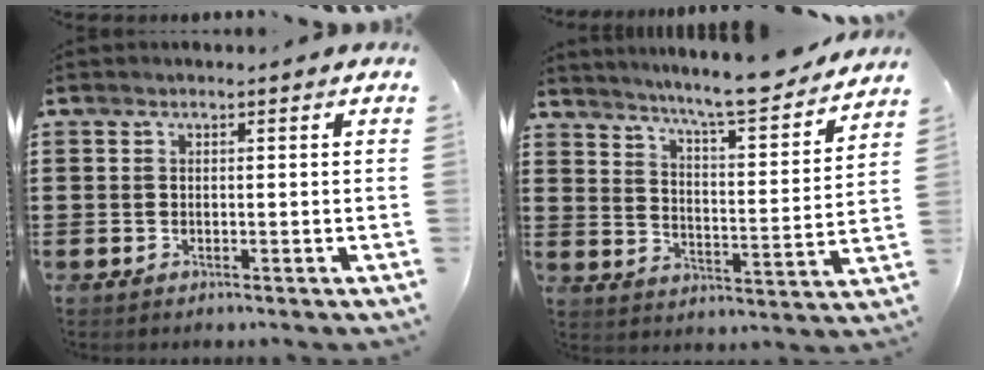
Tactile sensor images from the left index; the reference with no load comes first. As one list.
[{"total": 7.8, "force": [7.2, -0.8, 2.7], "torque": [-0.064, -0.060, 0.117]}]